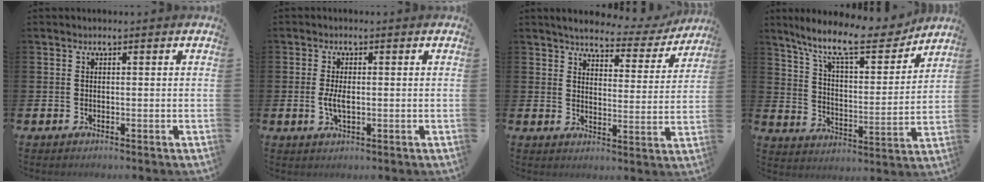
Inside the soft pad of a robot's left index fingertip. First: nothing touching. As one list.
[{"total": 2.9, "force": [-0.2, 1.3, 2.6], "torque": [-0.048, 0.003, -0.005]}, {"total": 4.4, "force": [4.1, 1.2, 1.2], "torque": [-0.040, -0.029, 0.064]}, {"total": 12.2, "force": [10.2, 3.0, 6.0], "torque": [-0.136, -0.063, 0.171]}]